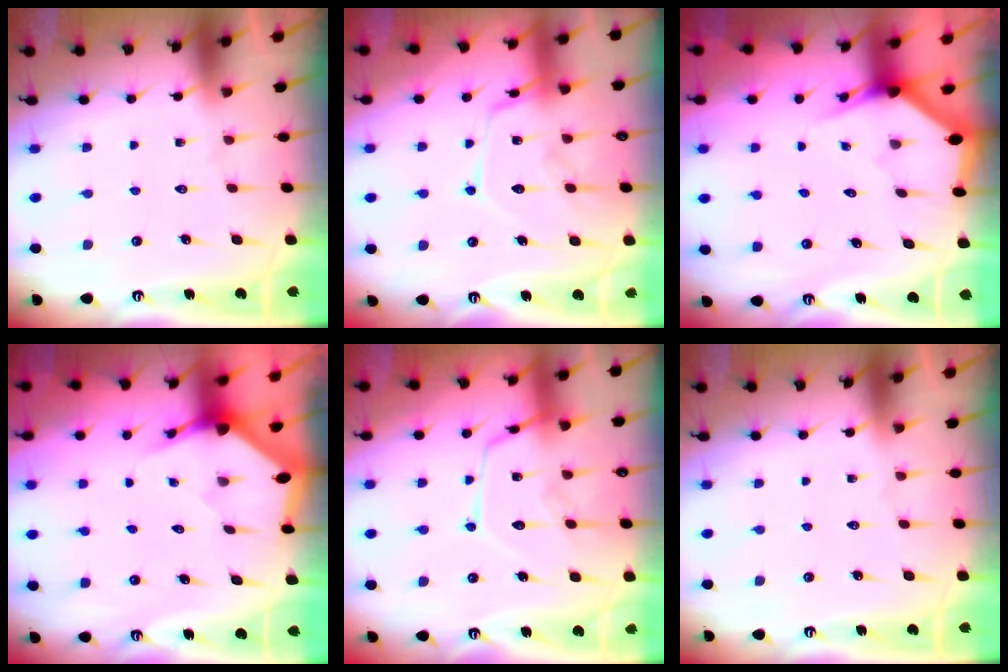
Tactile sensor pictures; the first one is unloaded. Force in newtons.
{"total": 14.8, "press": 14.8, "slide": 1.3}
{"total": 2.8, "press": 2.8, "slide": 0.2}
{"total": 3.0, "press": 3.0, "slide": 0.1}
{"total": 14.2, "press": 14.1, "slide": 1.2}
{"total": 0.0}